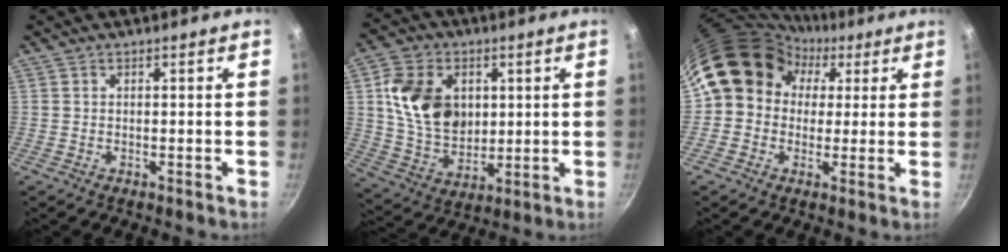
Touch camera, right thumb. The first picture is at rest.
{"total": 15.7, "force": [3.2, 11.8, 9.8], "torque": [-0.153, -0.006, 0.063]}
{"total": 13.7, "force": [3.5, 11.9, 5.9], "torque": [-0.068, 0.029, 0.042]}